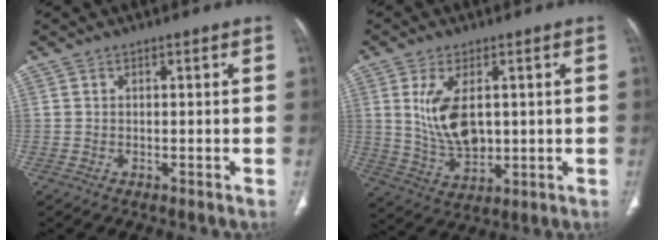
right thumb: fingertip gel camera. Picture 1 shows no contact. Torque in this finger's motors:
{"motor_torque": [-0.35, 0.79, 0.67, 0.91, 0.13]}